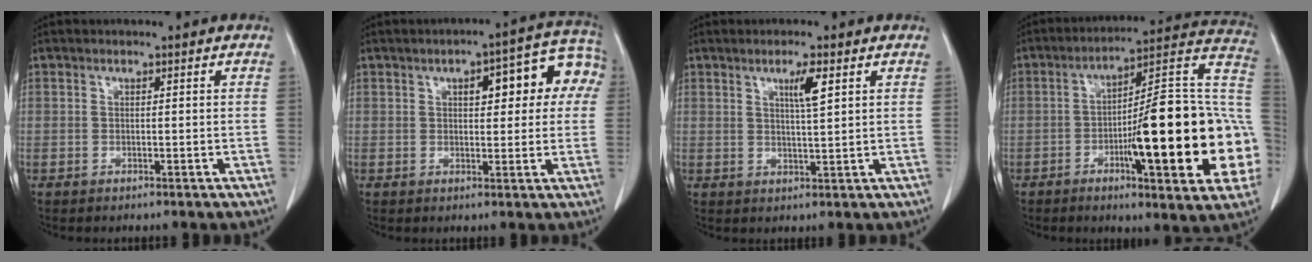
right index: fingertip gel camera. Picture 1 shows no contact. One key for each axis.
{"total": 10.9, "fx": 3.1, "fy": 3.8, "fz": 9.7, "tx": -0.111, "ty": 0.038, "tz": 0.033}
{"total": 3.7, "fx": 1.7, "fy": 0.0, "fz": 3.3, "tx": -0.058, "ty": -0.004, "tz": 0.029}
{"total": 25.9, "fx": -5.2, "fy": 4.1, "fz": 25.0, "tx": -0.278, "ty": 0.018, "tz": -0.073}